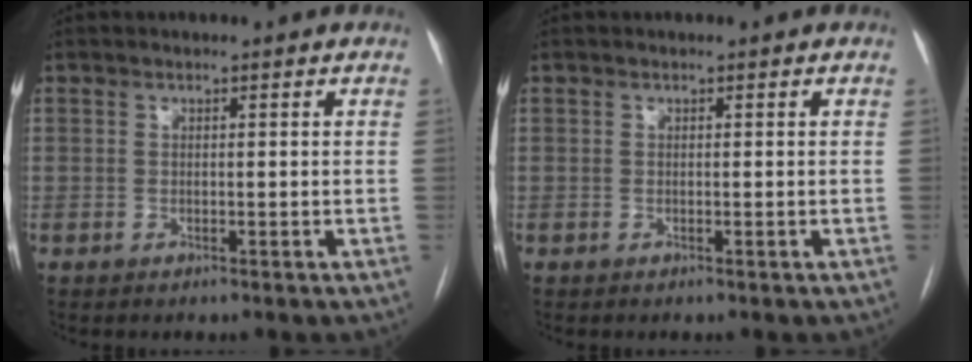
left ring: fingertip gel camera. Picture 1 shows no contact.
{"total": 0.0}